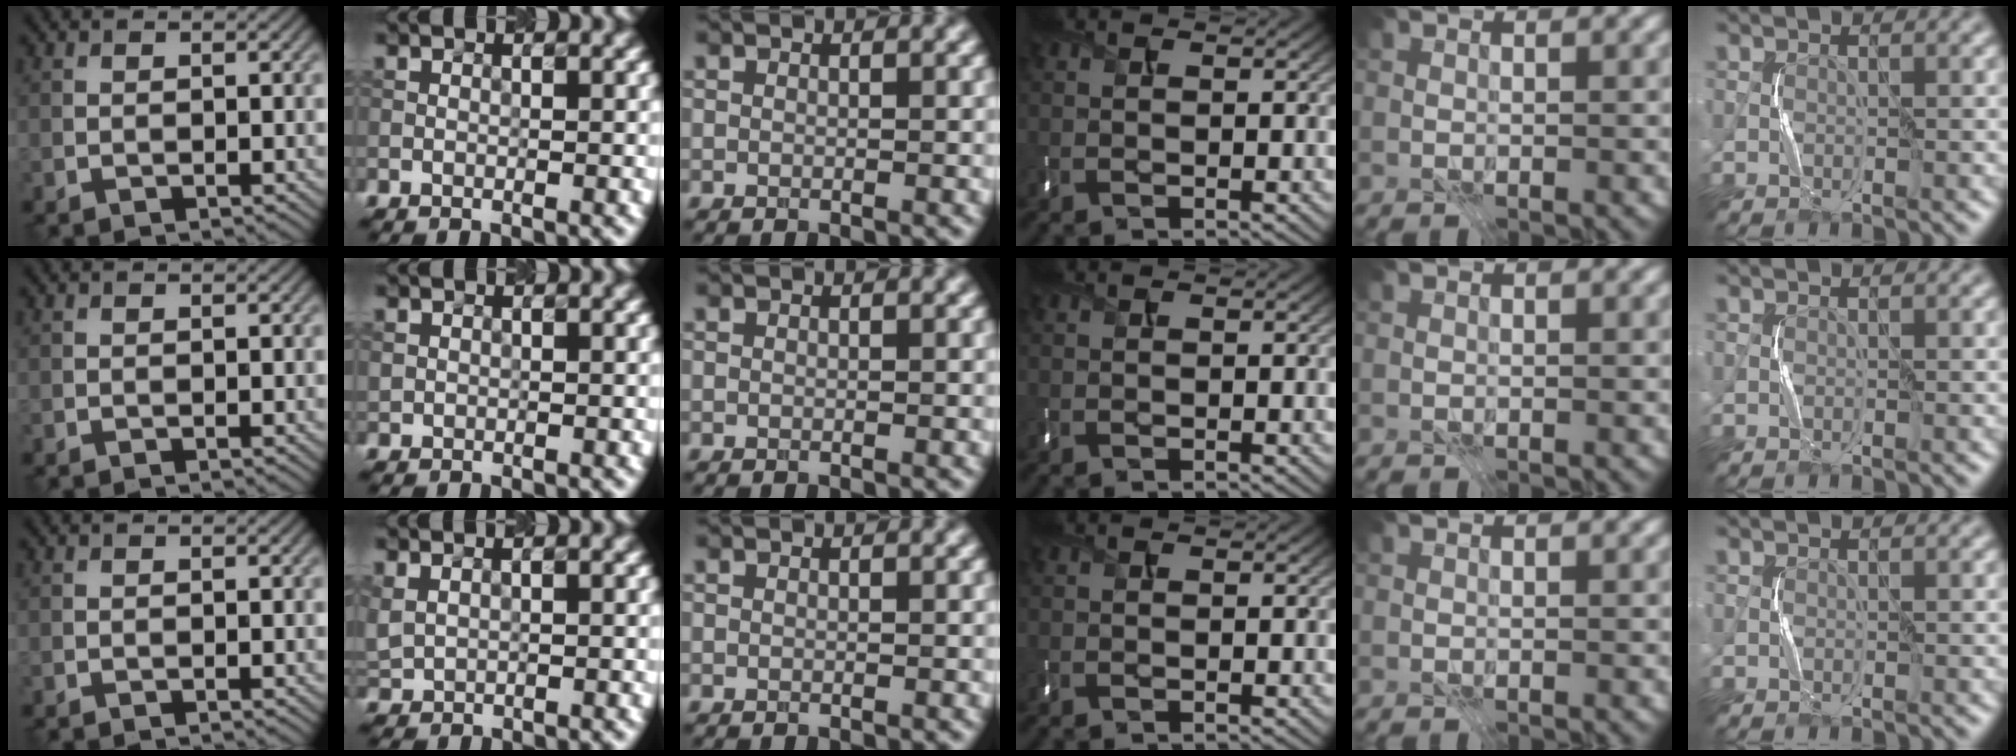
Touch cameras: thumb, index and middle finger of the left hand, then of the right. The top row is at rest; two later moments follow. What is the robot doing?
{"motion": "press", "object": "mouse"}